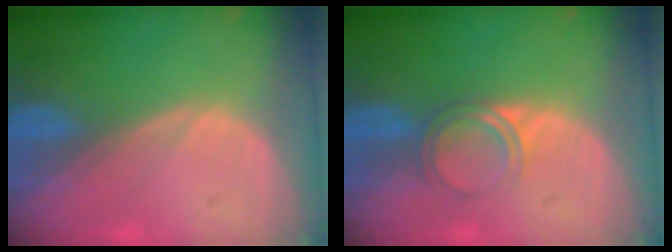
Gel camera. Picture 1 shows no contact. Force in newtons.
{"total": 3.0, "press": 3.0, "slide": 0.3}